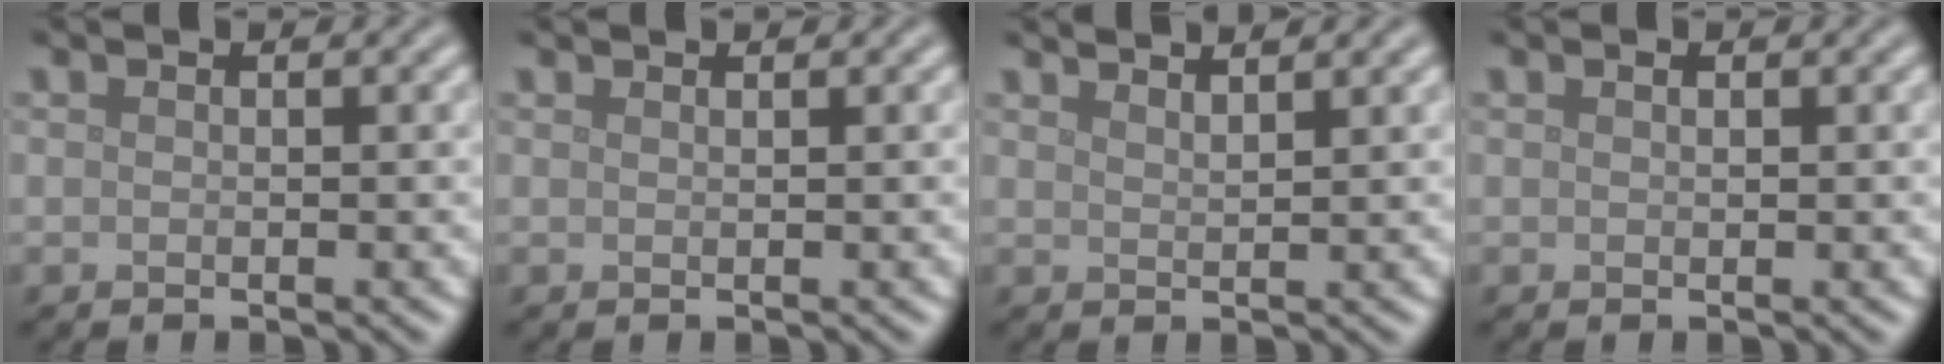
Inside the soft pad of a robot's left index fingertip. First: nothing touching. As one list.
[{"total": 0.6, "force": [0.5, 0.1, 0.1], "torque": [-0.002, -0.003, 0.007]}, {"total": 2.8, "force": [2.4, 0.6, 1.2], "torque": [0.003, 0.013, 0.018]}, {"total": 0.5, "force": [0.3, 0.1, 0.4], "torque": [-0.007, 0.001, 0.005]}]